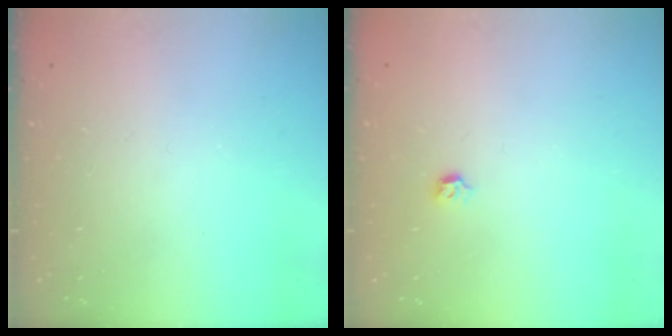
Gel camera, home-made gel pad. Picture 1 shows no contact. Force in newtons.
{"total": 2.8, "press": 2.7, "slide": 0.8}